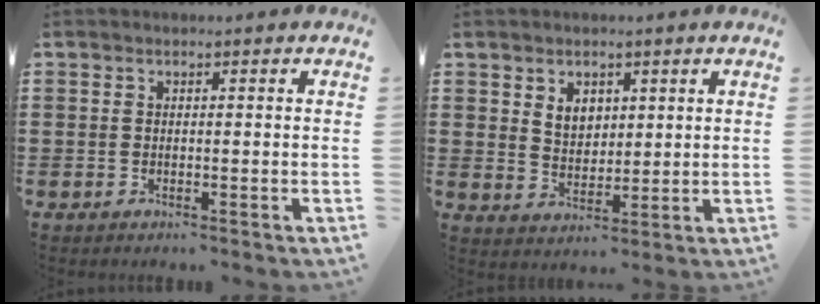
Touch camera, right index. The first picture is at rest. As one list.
[{"total": 3.8, "force": [2.0, 2.8, 1.6], "torque": [-0.041, 0.012, 0.037]}]